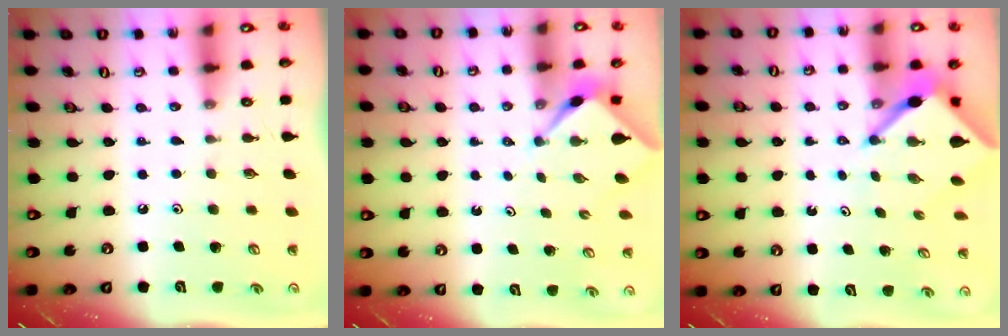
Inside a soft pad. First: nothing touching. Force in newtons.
{"total": 2.3, "press": 2.3, "slide": 0.4}
{"total": 5.9, "press": 5.9, "slide": 0.4}